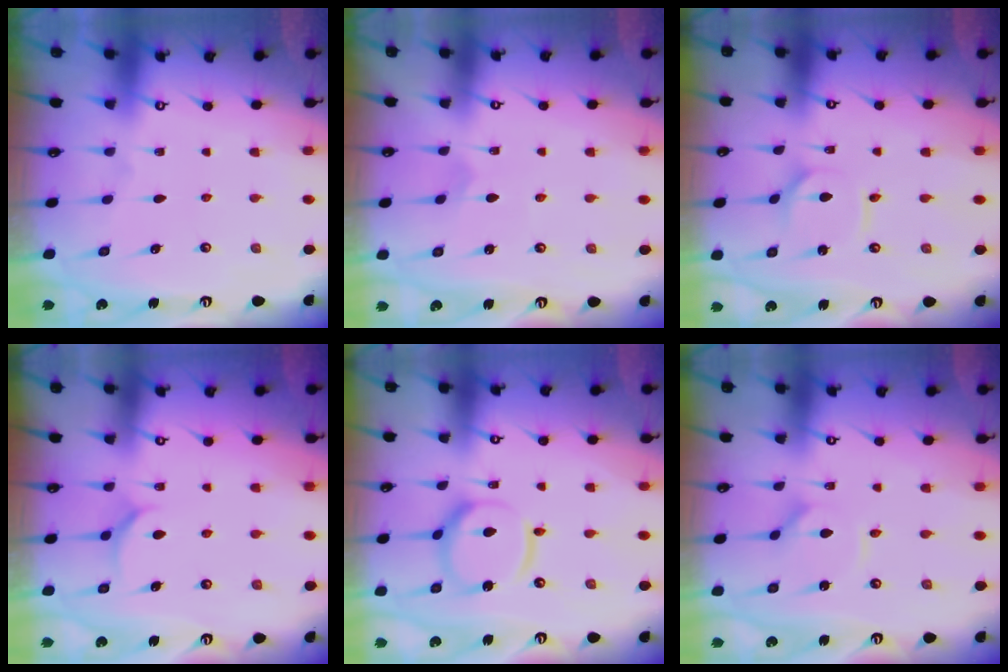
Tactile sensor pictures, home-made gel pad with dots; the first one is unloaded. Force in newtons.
{"total": 2.0, "press": 2.0, "slide": 0.2}
{"total": 2.4, "press": 2.3, "slide": 0.2}
{"total": 6.4, "press": 6.4, "slide": 0.5}
{"total": 11.1, "press": 11.1, "slide": 1.1}
{"total": 1.8, "press": 1.7, "slide": 0.2}